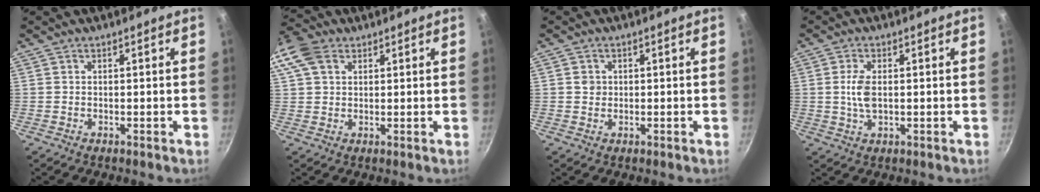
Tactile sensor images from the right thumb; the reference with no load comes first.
{"total": 8.8, "force": [3.6, 6.1, 5.2], "torque": [-0.102, 0.012, 0.059]}
{"total": 1.8, "force": [0.1, 1.7, 0.5], "torque": [0.001, 0.003, 0.000]}
{"total": 4.6, "force": [0.3, 2.3, 4.0], "torque": [-0.084, -0.001, 0.007]}